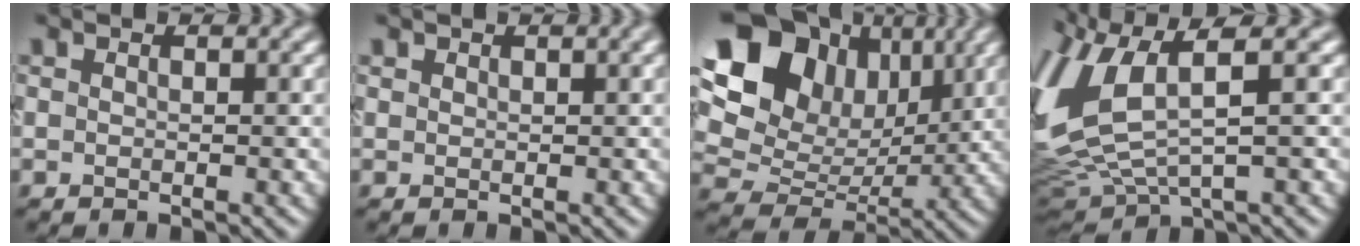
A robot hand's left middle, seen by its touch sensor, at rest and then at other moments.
{"total": 0.7, "force": [0.6, 0.3, 0.3], "torque": [0.000, 0.007, 0.012]}
{"total": 14.6, "force": [5.6, 11.2, 7.6], "torque": [-0.166, 0.047, 0.100]}
{"total": 8.8, "force": [1.7, 4.4, 7.4], "torque": [-0.192, -0.003, 0.041]}